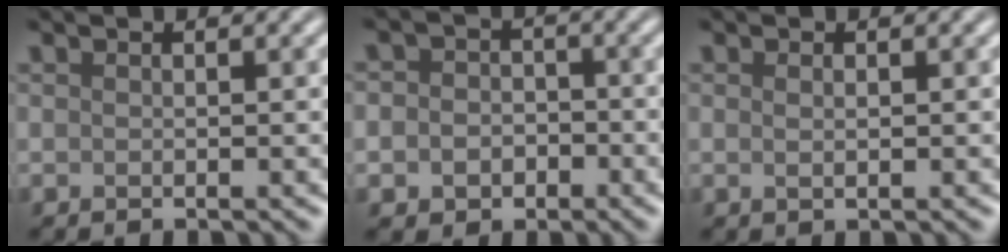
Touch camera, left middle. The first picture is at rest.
{"total": 4.2, "force": [-1.0, 3.7, 1.6], "torque": [-0.003, 0.006, -0.034]}
{"total": 0.6, "force": [0.1, 0.2, 0.6], "torque": [-0.011, 0.001, 0.003]}